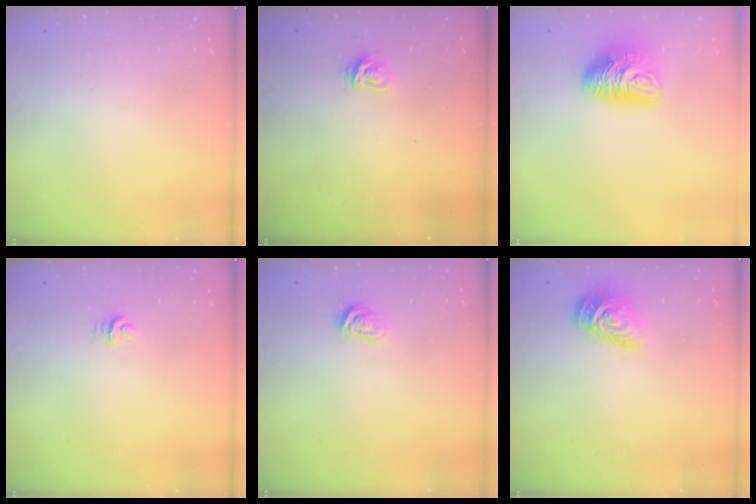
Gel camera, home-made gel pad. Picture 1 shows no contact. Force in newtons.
{"total": 4.0, "press": 4.0, "slide": 0.4}
{"total": 10.5, "press": 10.5, "slide": 0.6}
{"total": 4.5, "press": 4.5, "slide": 0.5}
{"total": 3.3, "press": 3.3, "slide": 0.1}
{"total": 10.7, "press": 10.7, "slide": 0.6}